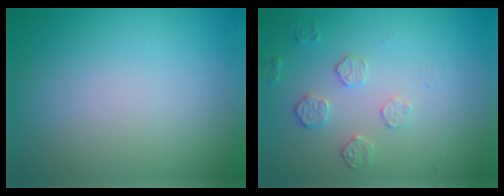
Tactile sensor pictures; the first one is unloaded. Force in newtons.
{"total": 1.8, "press": 1.2, "slide": 1.3}